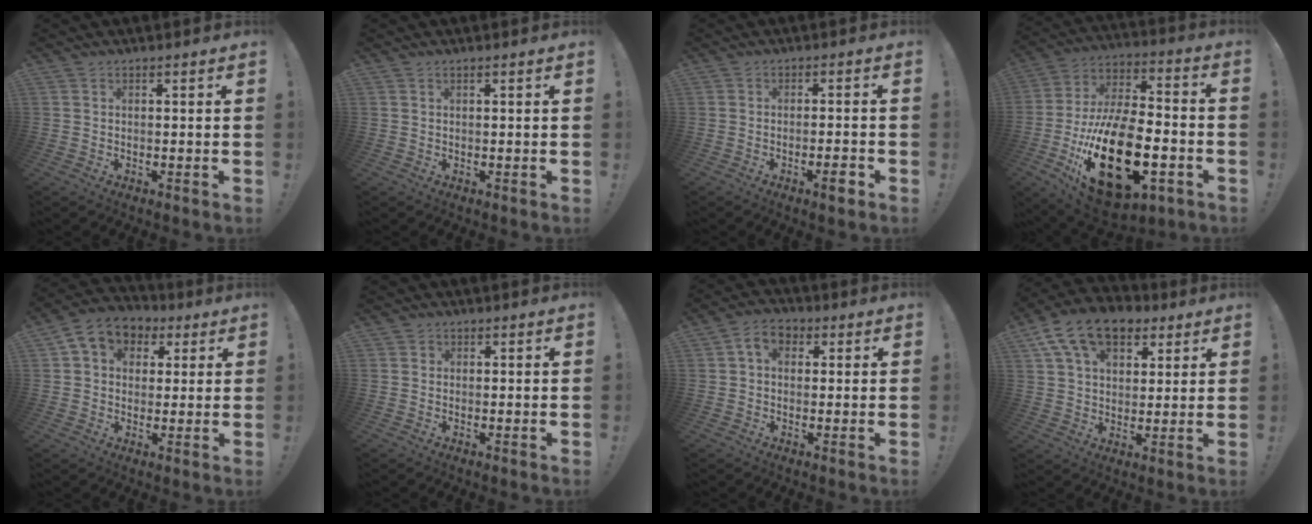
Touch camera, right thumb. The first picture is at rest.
{"total": 0.6, "force": [0.3, -0.2, 0.4], "torque": [-0.001, -0.003, 0.004]}
{"total": 4.1, "force": [-2.0, 0.6, 3.5], "torque": [-0.046, 0.005, -0.033]}
{"total": 29.2, "force": [-9.3, 15.1, 23.3], "torque": [-0.442, 0.051, -0.141]}
{"total": 9.5, "force": [3.2, 7.7, 4.5], "torque": [-0.067, -0.004, 0.067]}
{"total": 1.0, "force": [0.4, 0.9, 0.1], "torque": [0.006, 0.000, 0.006]}
{"total": 6.3, "force": [1.9, 4.3, 4.2], "torque": [-0.062, 0.004, 0.036]}
{"total": 15.8, "force": [7.9, 10.0, 9.3], "torque": [-0.150, -0.032, 0.147]}